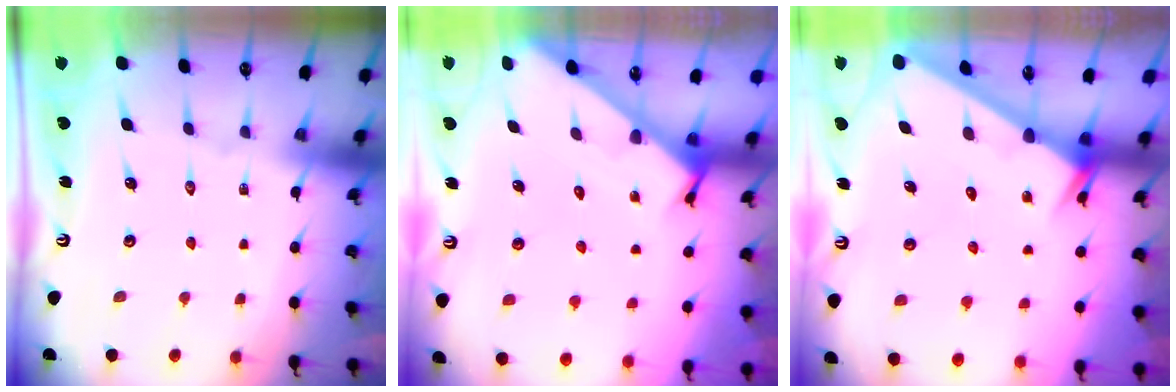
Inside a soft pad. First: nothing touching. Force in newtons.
{"total": 2.5, "press": 2.5, "slide": 0.1}
{"total": 2.5, "press": 2.5, "slide": 0.0}